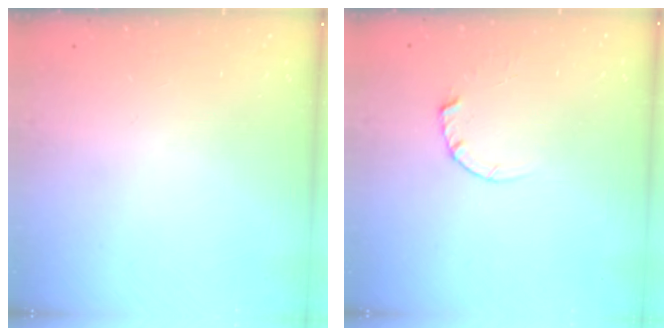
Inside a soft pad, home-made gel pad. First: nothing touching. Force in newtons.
{"total": 2.4, "press": 2.4, "slide": 0.3}